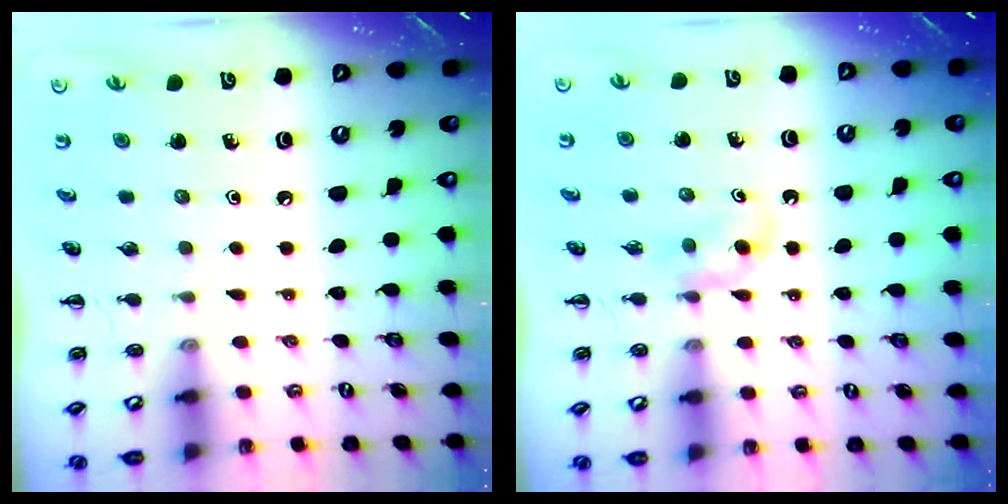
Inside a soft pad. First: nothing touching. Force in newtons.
{"total": 2.9, "press": 2.6, "slide": 1.3}